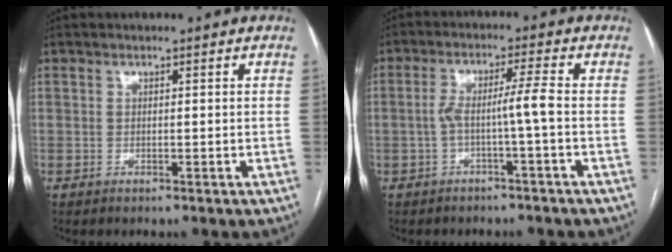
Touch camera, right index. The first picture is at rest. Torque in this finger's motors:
{"motor_torque": [0.62, -0.04, 0.15, 0.10]}